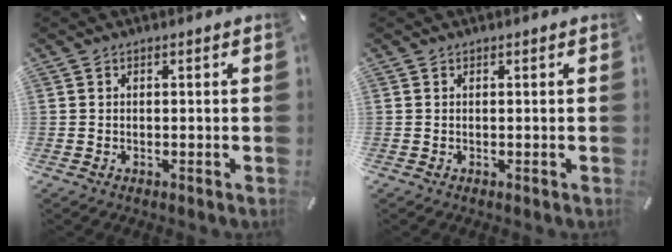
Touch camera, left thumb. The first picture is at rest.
{"total": 0.0}